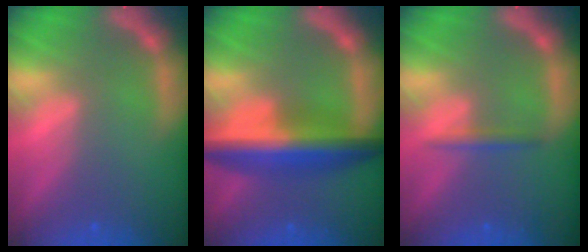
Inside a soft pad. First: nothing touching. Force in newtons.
{"total": 8.0}
{"total": 1.4}